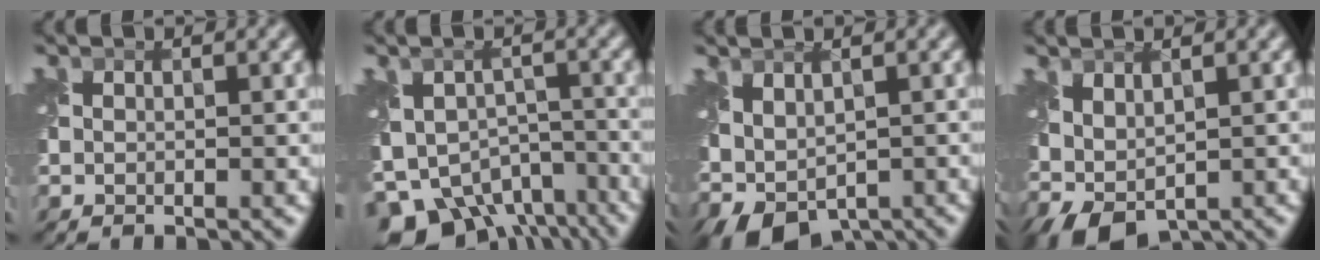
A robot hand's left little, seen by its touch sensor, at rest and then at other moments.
{"total": 9.9, "force": [-6.9, 5.8, 3.9], "torque": [-0.069, -0.022, -0.099]}
{"total": 5.0, "force": [-1.0, 3.1, 3.8], "torque": [-0.069, -0.007, -0.002]}
{"total": 4.0, "force": [0.4, 2.7, 2.9], "torque": [-0.059, 0.002, 0.017]}